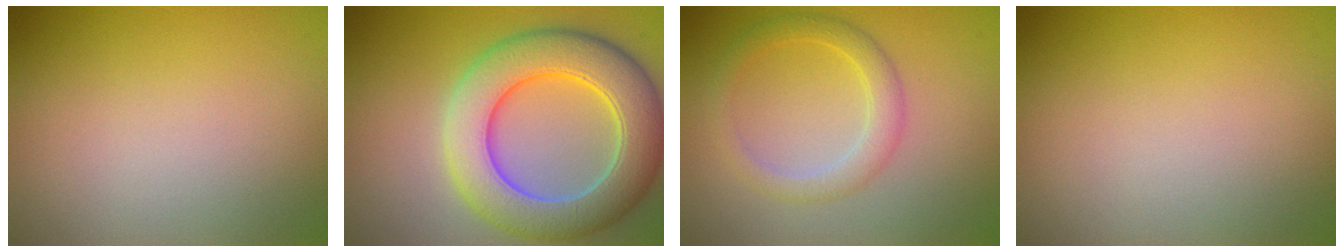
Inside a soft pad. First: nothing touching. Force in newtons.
{"total": 8.9, "press": 8.9, "slide": 0.4}
{"total": 2.6, "press": 2.6, "slide": 0.1}
{"total": 0.0}